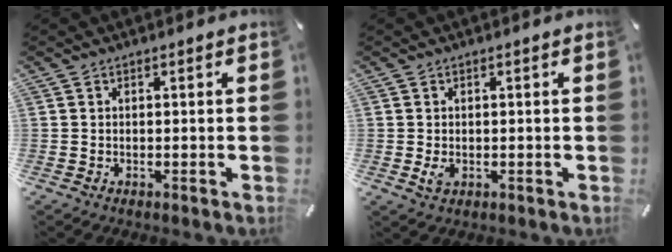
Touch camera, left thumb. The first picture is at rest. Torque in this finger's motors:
{"motor_torque": [0.35, 0.62, 0.25, -0.08, 0.09]}